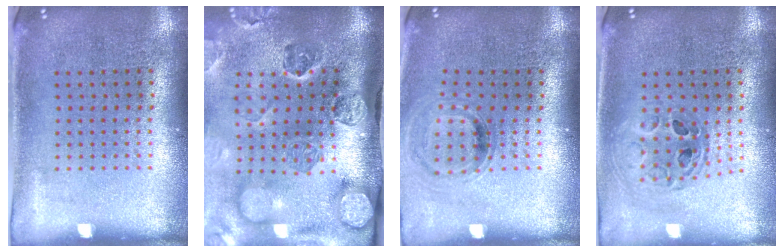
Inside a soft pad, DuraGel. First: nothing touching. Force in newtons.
{"total": 4.9, "press": 3.6, "slide": 3.4}
{"total": 0.9, "press": 0.9, "slide": 0.2}
{"total": 0.7, "press": 0.7, "slide": 0.1}